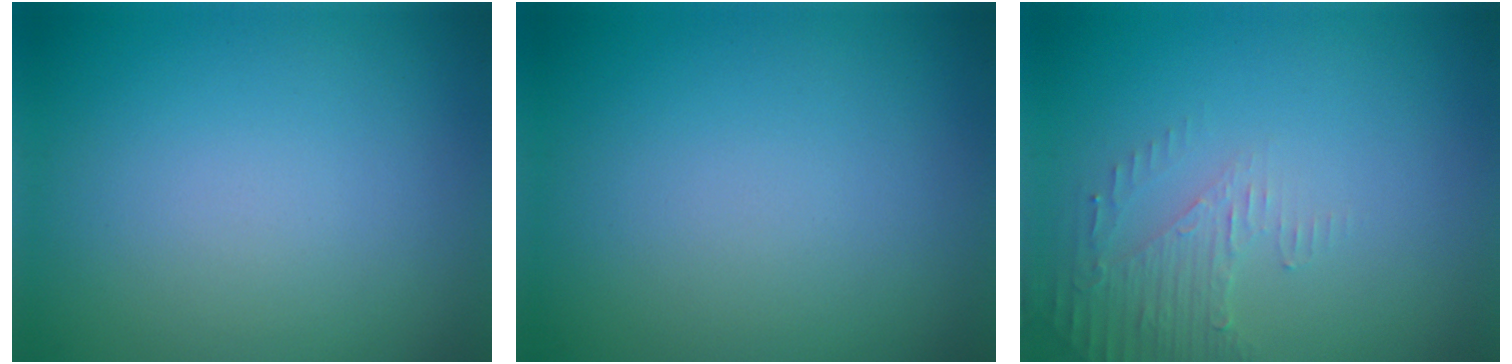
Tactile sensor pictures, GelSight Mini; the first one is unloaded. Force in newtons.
{"total": 0.0}
{"total": 2.2, "press": 2.1, "slide": 0.5}